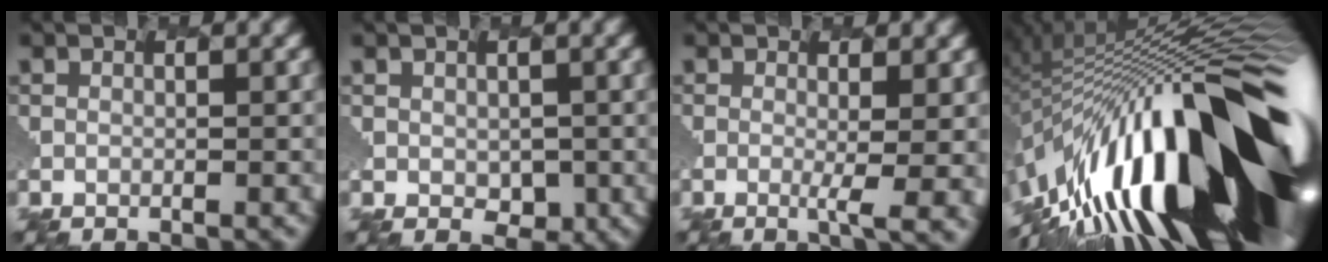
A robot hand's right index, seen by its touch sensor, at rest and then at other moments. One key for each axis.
{"total": 2.1, "fx": 0.0, "fy": 1.8, "fz": 1.1, "tx": -0.031, "ty": -0.022, "tz": 0.004}
{"total": 2.8, "fx": 0.2, "fy": 0.3, "fz": 2.8, "tx": -0.059, "ty": -0.016, "tz": 0.003}
{"total": 18.1, "fx": -5.2, "fy": 6.7, "fz": 15.9, "tx": -0.243, "ty": 0.026, "tz": -0.123}